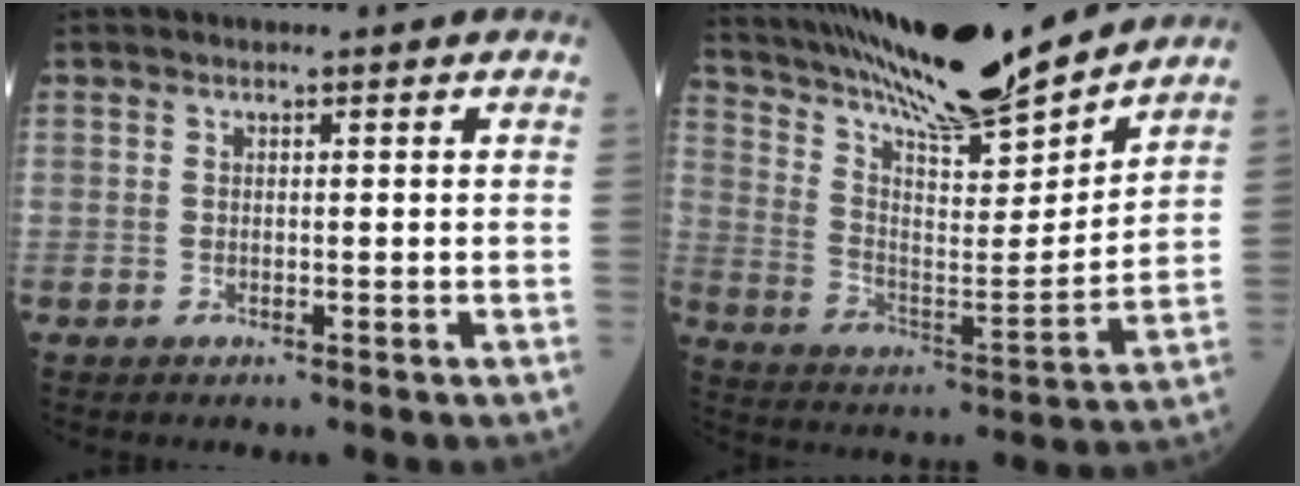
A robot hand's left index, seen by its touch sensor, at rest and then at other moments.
{"total": 21.4, "force": [19.1, 1.7, 9.4], "torque": [-0.180, -0.014, 0.312]}